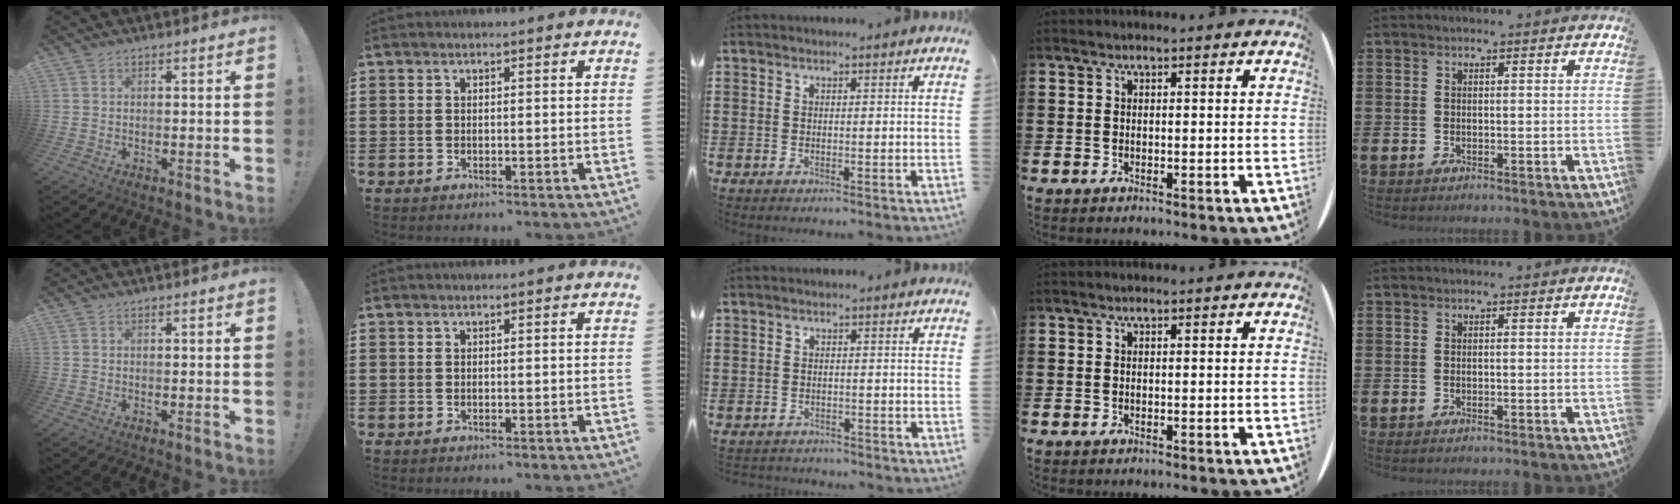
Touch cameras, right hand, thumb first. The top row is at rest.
{"middle": {"total": 1.4, "force": [-1.3, 0.3, -0.2], "torque": [0.000, 0.002, -0.032]}}